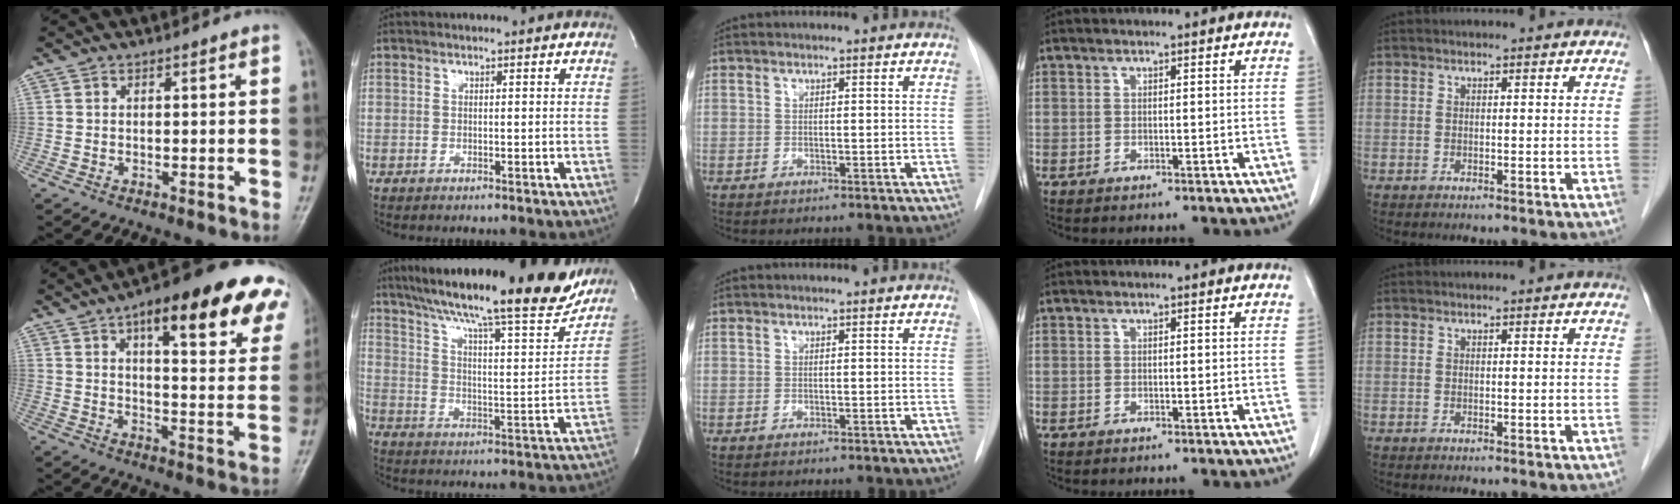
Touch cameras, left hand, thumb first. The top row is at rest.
{"thumb": {"total": 23.4, "force": [13.3, 7.5, 17.8], "torque": [-0.200, -0.023, 0.168]}, "index": {"total": 23.9, "force": [20.5, 2.5, 12.0], "torque": [-0.199, -0.022, 0.289]}}